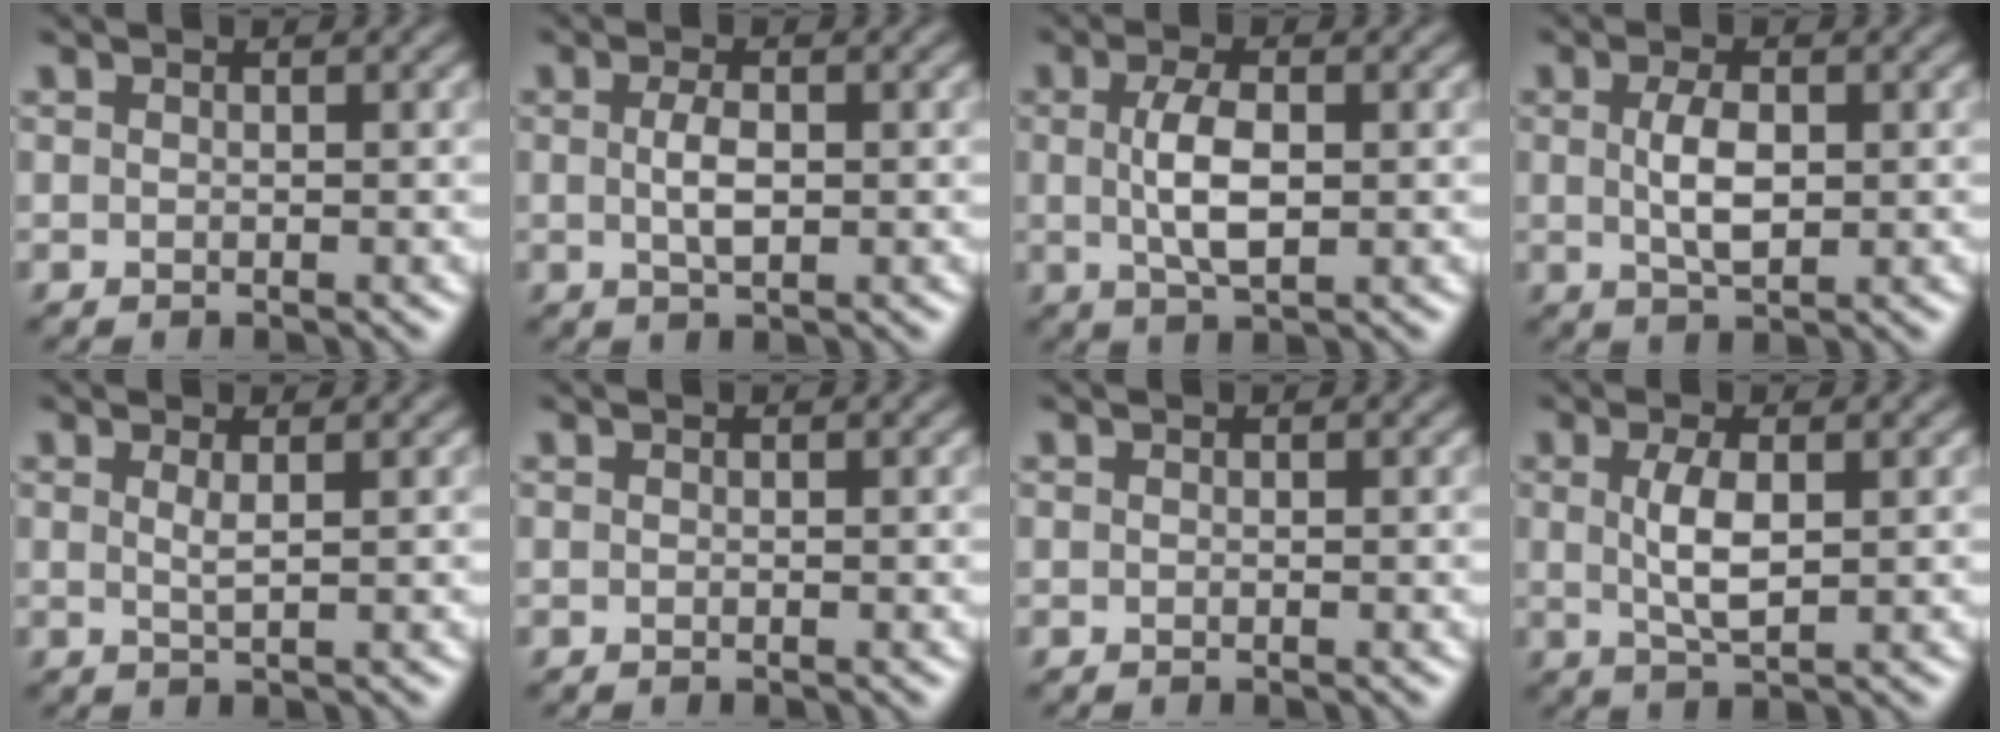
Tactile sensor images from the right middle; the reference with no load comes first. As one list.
[{"total": 2.2, "force": [0.1, 0.9, 2.0], "torque": [-0.046, -0.001, 0.002]}, {"total": 3.9, "force": [0.2, 1.5, 3.6], "torque": [-0.078, 0.000, 0.004]}, {"total": 3.2, "force": [0.2, 1.5, 2.9], "torque": [-0.064, -0.003, 0.007]}, {"total": 1.2, "force": [0.5, 0.3, 1.1], "torque": [-0.018, -0.002, 0.006]}, {"total": 0.0}, {"total": 0.0}, {"total": 3.2, "force": [0.4, 1.1, 3.0], "torque": [-0.068, -0.001, 0.010]}]